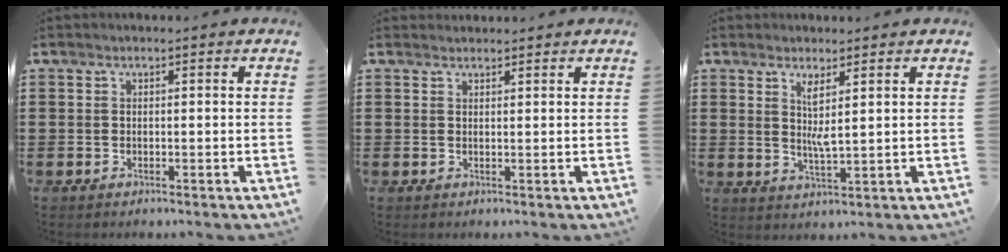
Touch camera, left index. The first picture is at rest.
{"total": 1.2, "force": [1.2, 0.2, 0.0], "torque": [-0.002, 0.000, 0.024]}
{"total": 3.6, "force": [1.8, 0.5, 3.1], "torque": [-0.066, -0.002, 0.031]}